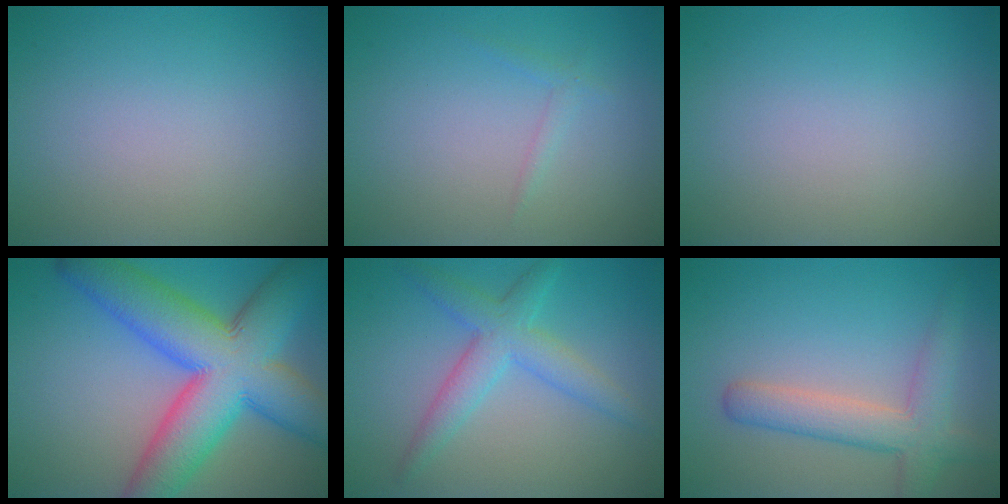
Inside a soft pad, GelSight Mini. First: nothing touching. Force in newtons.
{"total": 0.9, "press": 0.9, "slide": 0.1}
{"total": 0.0}
{"total": 13.1, "press": 13.1, "slide": 0.4}
{"total": 4.0, "press": 4.0, "slide": 0.1}
{"total": 4.4, "press": 4.4, "slide": 0.3}